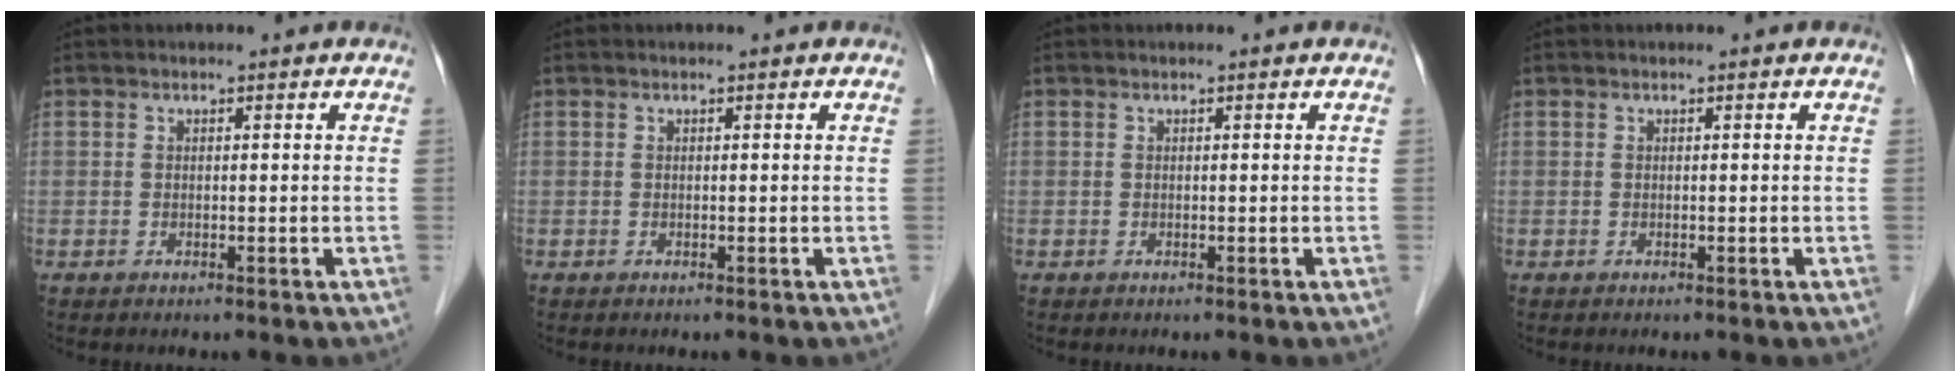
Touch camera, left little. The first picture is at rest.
{"total": 0.0}
{"total": 0.0}
{"total": 0.0}